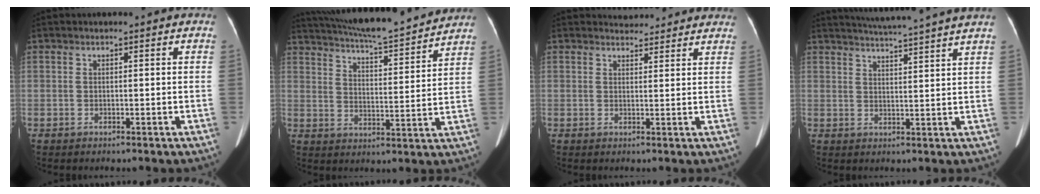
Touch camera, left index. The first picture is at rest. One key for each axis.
{"total": 18.5, "fx": 17.0, "fy": 1.1, "fz": 7.2, "tx": -0.126, "ty": 0.003, "tz": 0.248}
{"total": 5.9, "fx": 5.6, "fy": 1.6, "fz": 0.8, "tx": -0.001, "ty": 0.013, "tz": 0.055}
{"total": 13.2, "fx": 12.1, "fy": -1.4, "fz": 5.2, "tx": -0.090, "ty": -0.008, "tz": 0.153}